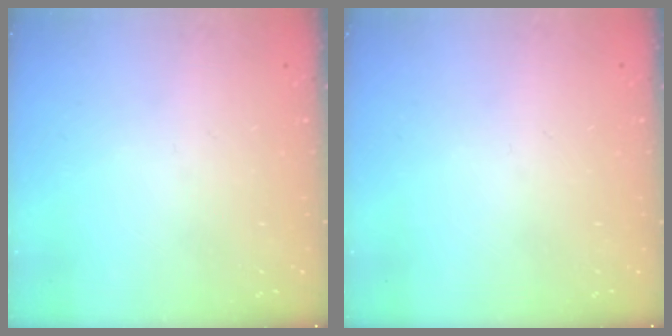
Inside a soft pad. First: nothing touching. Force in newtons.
{"total": 0.0}